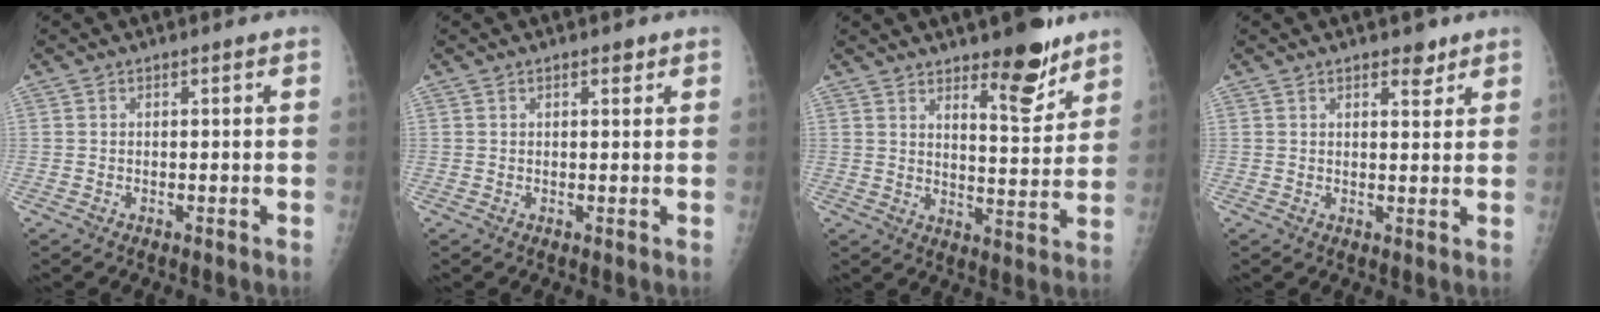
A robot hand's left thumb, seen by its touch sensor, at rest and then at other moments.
{"total": 1.4, "force": [0.9, 0.6, 0.9], "torque": [-0.006, -0.002, 0.010]}
{"total": 10.4, "force": [7.3, 3.3, 6.7], "torque": [-0.070, -0.056, 0.111]}
{"total": 3.2, "force": [2.2, 1.5, 1.8], "torque": [-0.010, -0.012, 0.031]}